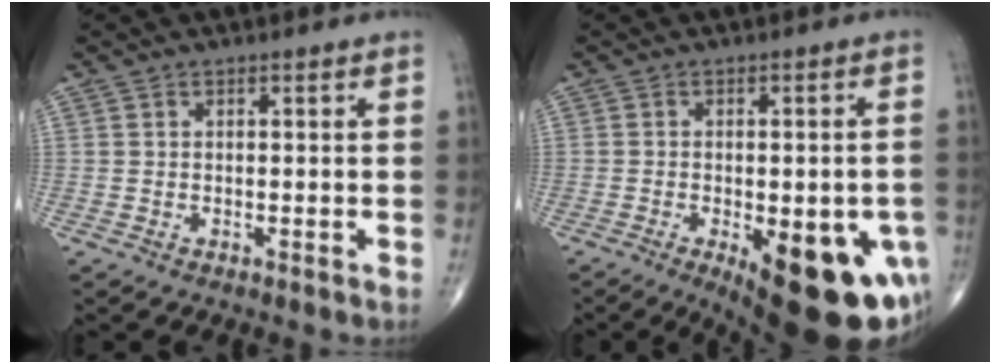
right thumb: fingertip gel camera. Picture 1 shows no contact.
{"total": 20.4, "force": [-7.7, 8.0, 17.1], "torque": [-0.159, -0.005, -0.084]}